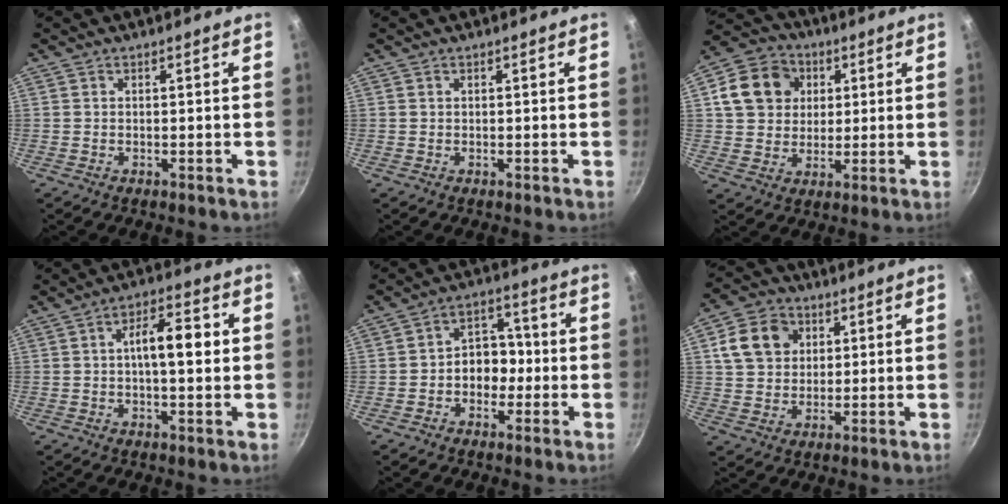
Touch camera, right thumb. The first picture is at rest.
{"total": 0.0}
{"total": 12.5, "force": [3.4, 10.6, 5.6], "torque": [-0.078, 0.012, 0.050]}
{"total": 8.9, "force": [0.7, 3.7, 8.1], "torque": [-0.106, 0.021, 0.001]}
{"total": 8.0, "force": [-1.2, 6.2, 4.9], "torque": [-0.017, 0.030, -0.029]}
{"total": 10.7, "force": [3.4, 8.8, 5.2], "torque": [-0.070, 0.007, 0.053]}